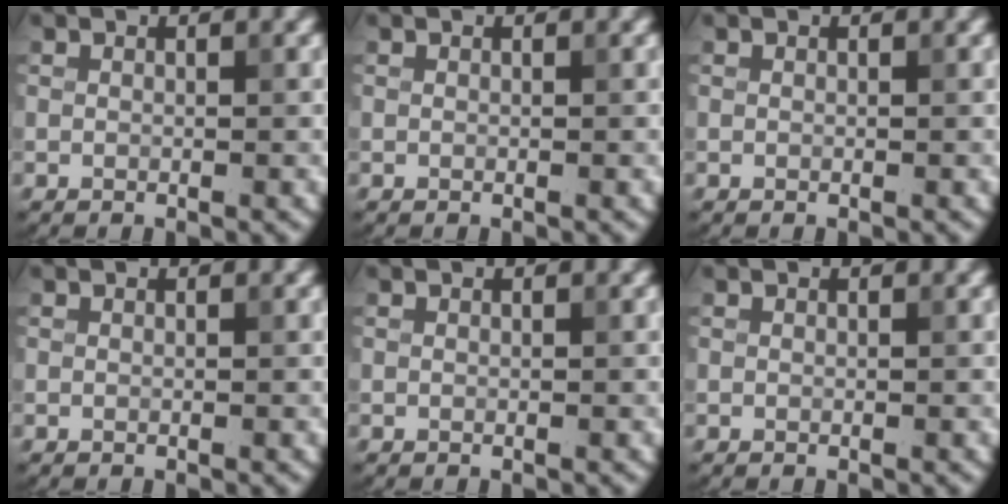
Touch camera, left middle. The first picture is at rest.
{"total": 0.0}
{"total": 0.0}
{"total": 0.0}
{"total": 0.0}
{"total": 0.0}